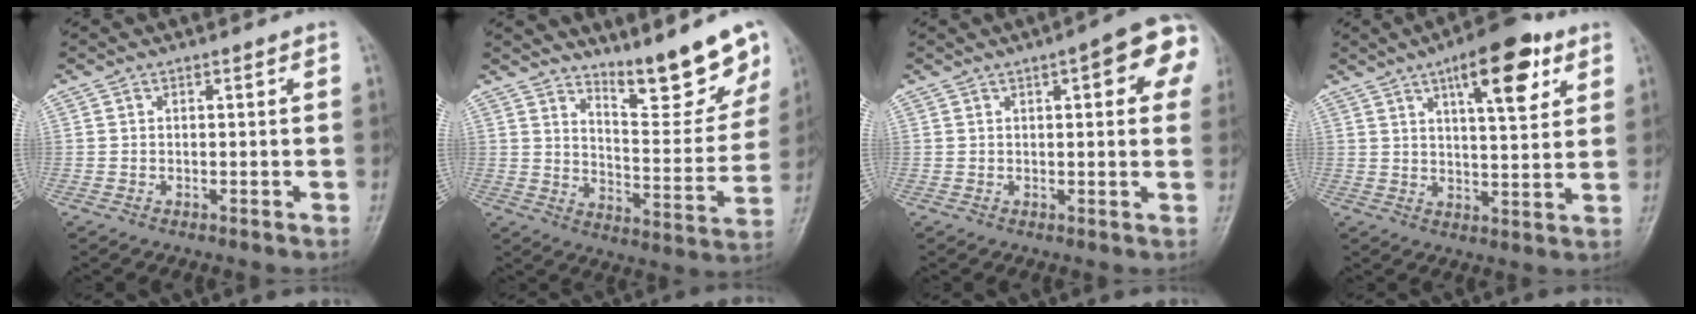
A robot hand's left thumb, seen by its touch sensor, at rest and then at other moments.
{"total": 14.2, "force": [11.0, 3.0, 8.4], "torque": [-0.082, -0.081, 0.175]}
{"total": 10.7, "force": [3.7, 3.2, 9.5], "torque": [-0.088, 0.009, 0.035]}
{"total": 13.3, "force": [6.7, 4.6, 10.6], "torque": [-0.130, -0.023, 0.095]}